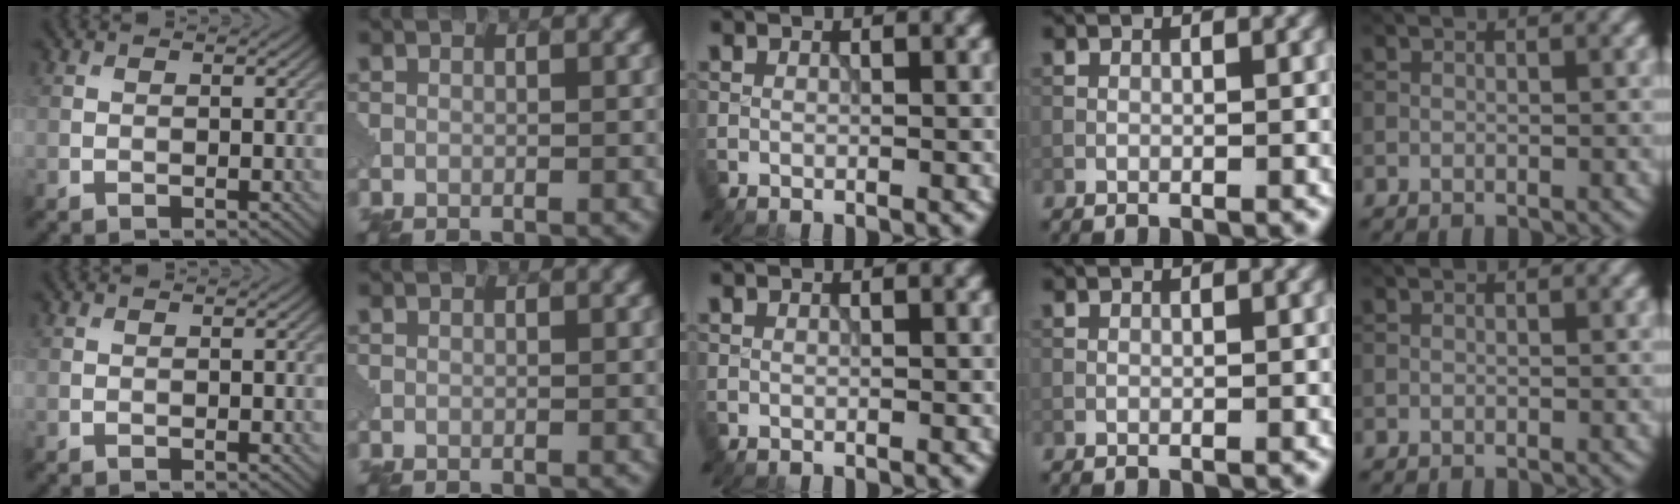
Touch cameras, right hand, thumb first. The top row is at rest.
{}